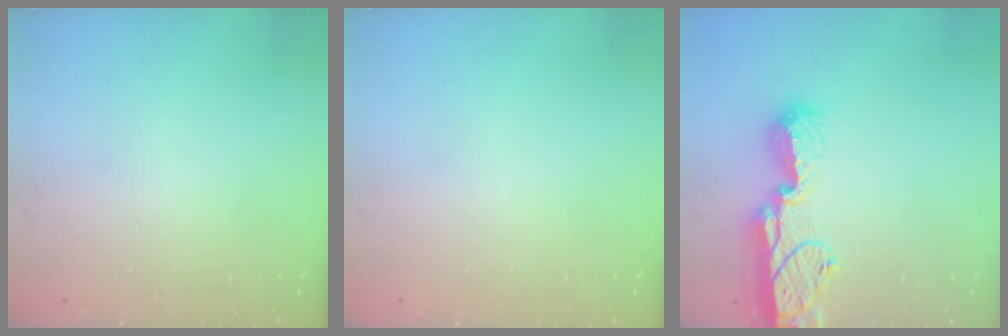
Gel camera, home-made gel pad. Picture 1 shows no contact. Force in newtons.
{"total": 0.0}
{"total": 15.4, "press": 14.2, "slide": 6.0}